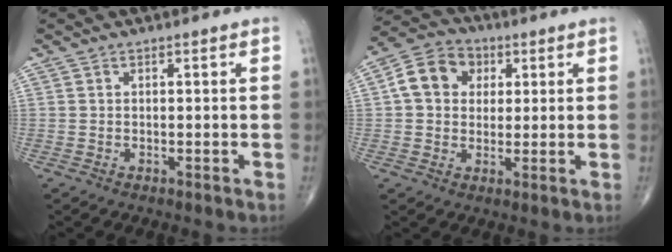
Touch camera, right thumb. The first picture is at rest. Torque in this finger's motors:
{"motor_torque": [1.01, 1.17, 0.81, -0.03, 0.06]}